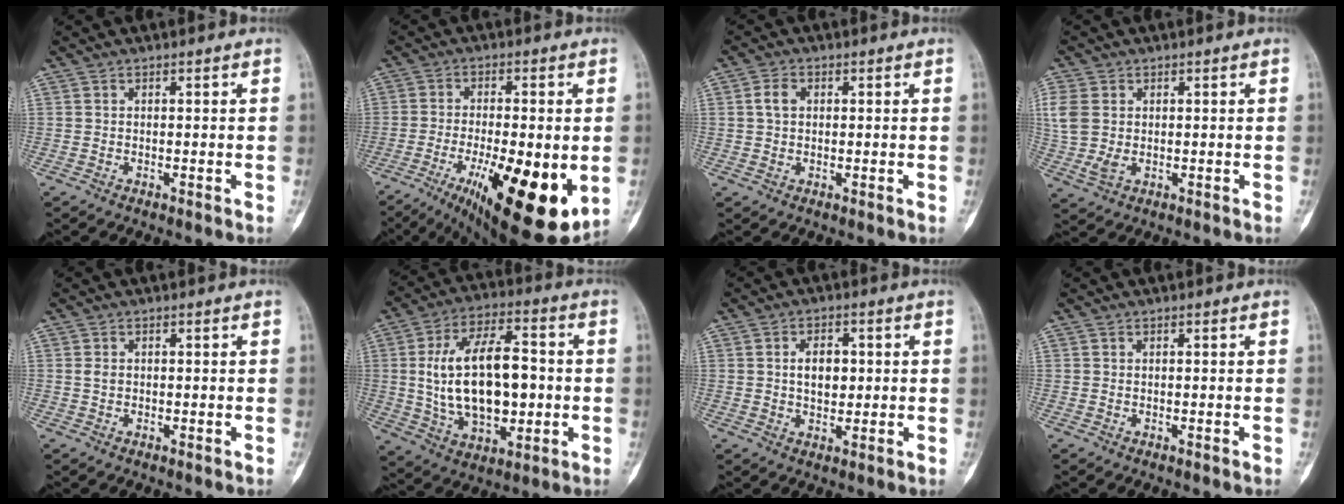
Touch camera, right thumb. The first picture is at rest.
{"total": 21.1, "force": [-5.9, 6.7, 19.1], "torque": [-0.255, -0.024, -0.070]}
{"total": 3.1, "force": [0.6, 2.2, 2.1], "torque": [-0.038, 0.004, 0.011]}
{"total": 8.9, "force": [1.3, 6.6, 5.9], "torque": [-0.154, -0.003, 0.035]}
{"total": 1.0, "force": [0.2, 0.8, 0.5], "torque": [-0.006, 0.002, 0.004]}
{"total": 20.0, "force": [0.3, 10.9, 16.7], "torque": [-0.271, 0.013, 0.014]}
{"total": 5.4, "force": [0.8, 3.5, 4.0], "torque": [-0.045, -0.004, 0.012]}
{"total": 0.0}